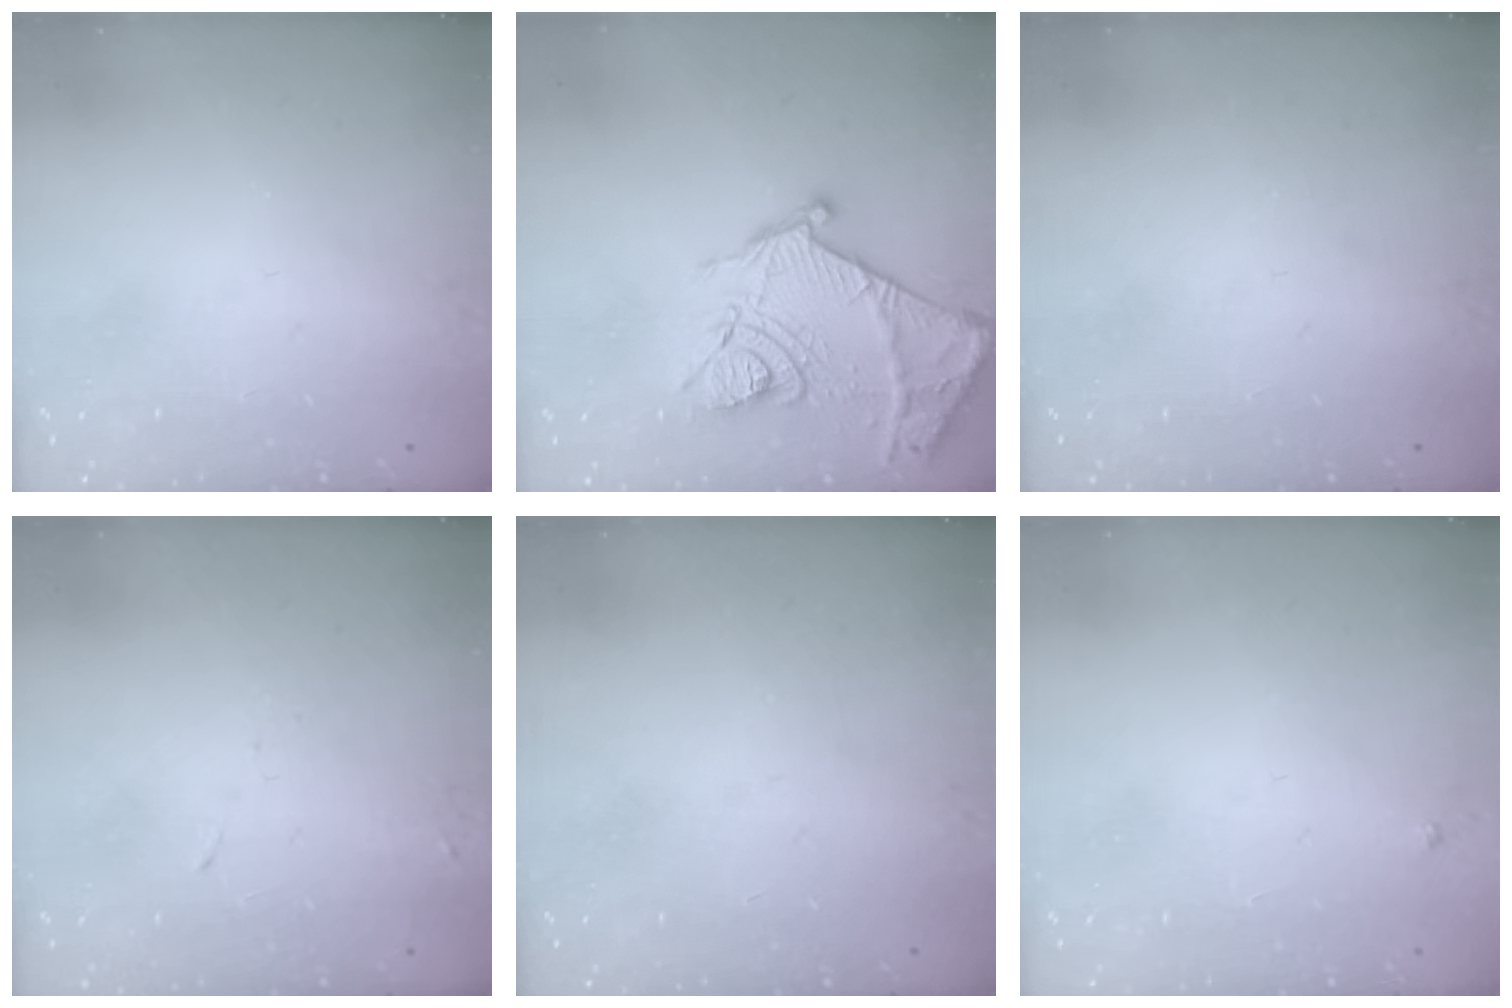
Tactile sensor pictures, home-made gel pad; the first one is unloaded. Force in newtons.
{"total": 17.3, "press": 17.2, "slide": 1.7}
{"total": 0.0}
{"total": 4.3, "press": 4.3, "slide": 0.7}
{"total": 0.0}
{"total": 2.7, "press": 2.7, "slide": 0.3}